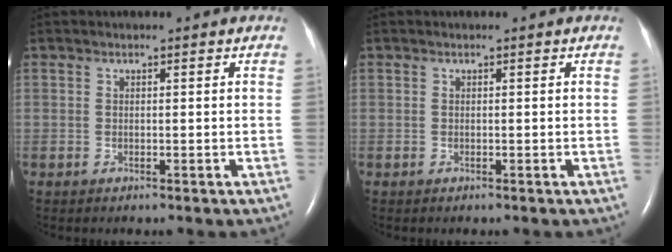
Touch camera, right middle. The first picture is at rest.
{"total": 0.0}